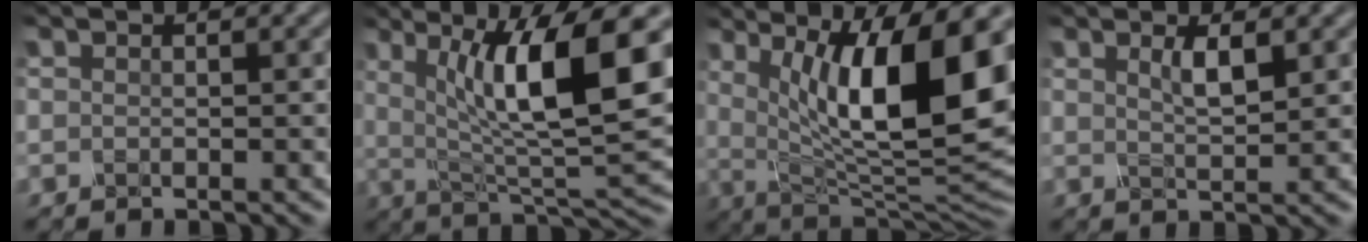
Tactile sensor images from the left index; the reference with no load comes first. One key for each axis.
{"total": 11.6, "fx": 2.9, "fy": 2.7, "fz": 10.9, "tx": -0.164, "ty": -0.003, "tz": 0.053}
{"total": 14.1, "fx": 3.4, "fy": 4.2, "fz": 13.0, "tx": -0.179, "ty": -0.012, "tz": 0.056}
{"total": 2.2, "fx": 1.1, "fy": 0.5, "fz": 1.8, "tx": -0.032, "ty": -0.001, "tz": 0.020}